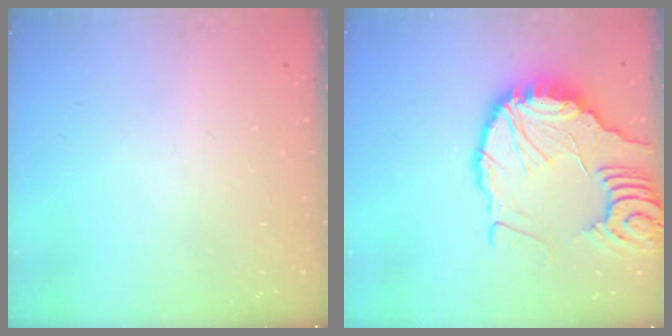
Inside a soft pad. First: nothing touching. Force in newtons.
{"total": 15.8, "press": 15.7, "slide": 2.0}